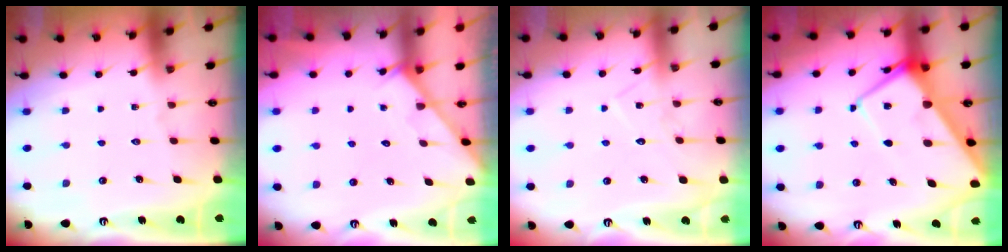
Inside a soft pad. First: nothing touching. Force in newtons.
{"total": 2.1, "press": 2.1, "slide": 0.1}
{"total": 7.2, "press": 7.1, "slide": 0.4}
{"total": 10.4, "press": 10.3, "slide": 1.0}